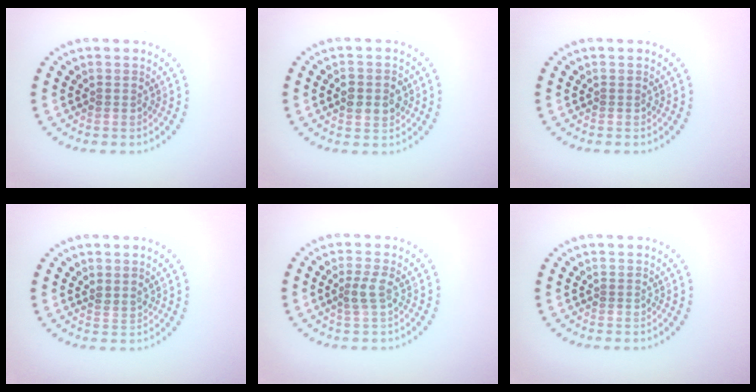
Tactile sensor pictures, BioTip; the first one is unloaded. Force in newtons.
{"total": 2.9, "press": 2.9, "slide": 0.1}
{"total": 0.0}
{"total": 0.8, "press": 0.4, "slide": 0.7}
{"total": 1.6, "press": 1.3, "slide": 0.9}
{"total": 0.0}